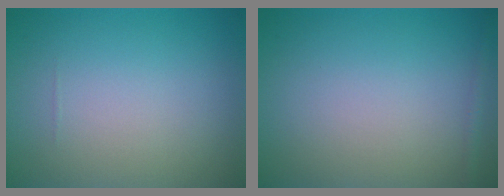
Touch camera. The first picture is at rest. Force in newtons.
{"total": 0.8, "press": 0.8, "slide": 0.0}